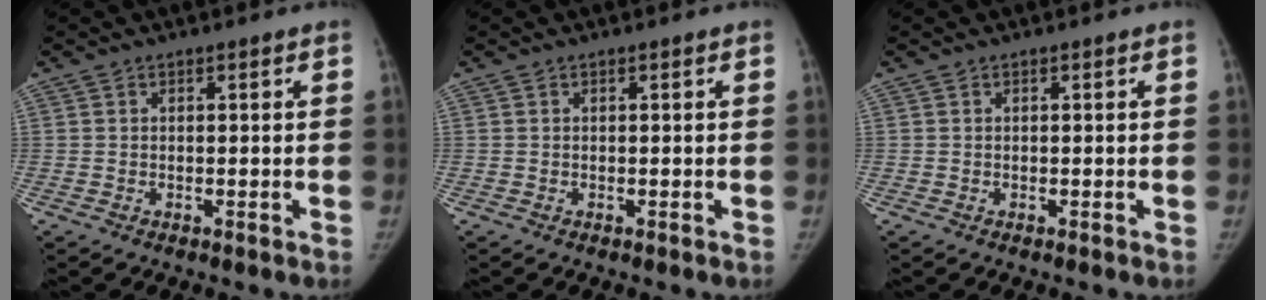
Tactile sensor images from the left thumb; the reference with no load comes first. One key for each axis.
{"total": 0.0}
{"total": 0.0}